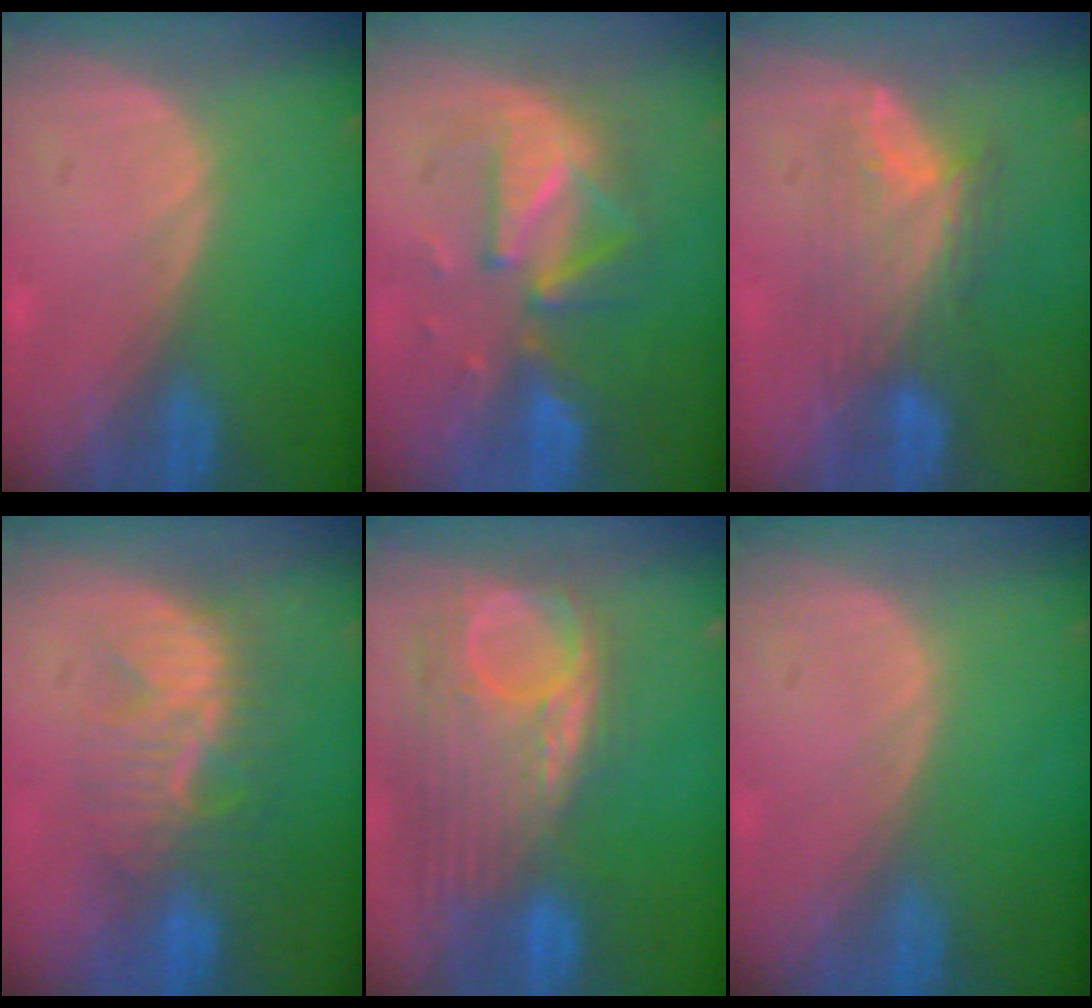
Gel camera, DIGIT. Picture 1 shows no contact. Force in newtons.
{"total": 8.4, "press": 8.4, "slide": 0.9}
{"total": 7.4, "press": 7.1, "slide": 1.9}
{"total": 8.4, "press": 8.0, "slide": 2.4}
{"total": 11.9, "press": 10.4, "slide": 5.8}
{"total": 0.0}